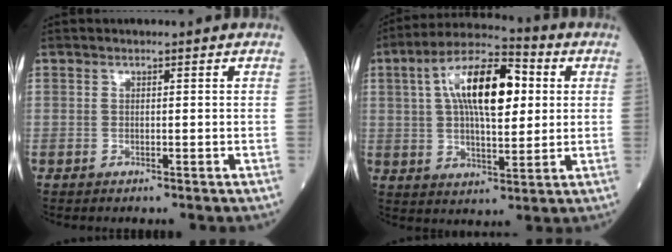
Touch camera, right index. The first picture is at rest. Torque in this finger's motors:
{"motor_torque": [1.20, -0.44, 0.64, 0.21]}